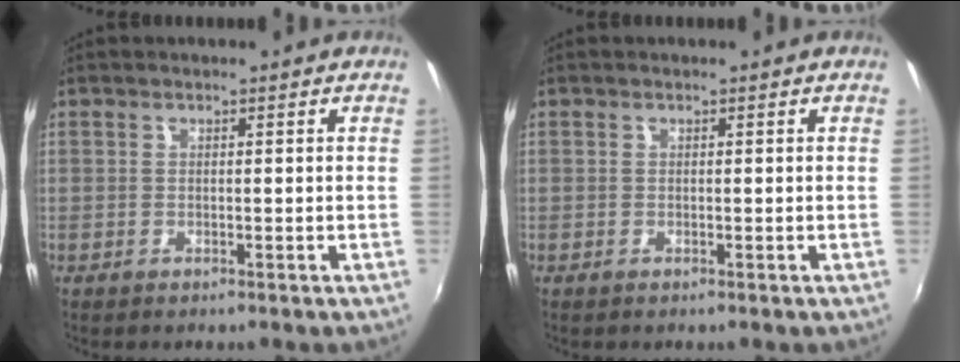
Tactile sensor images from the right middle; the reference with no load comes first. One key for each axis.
{"total": 0.0}